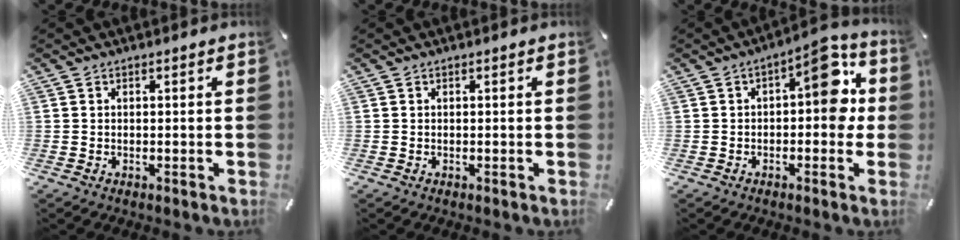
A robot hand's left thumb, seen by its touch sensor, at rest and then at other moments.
{"total": 0.0}
{"total": 11.0, "force": [2.2, 5.2, 9.4], "torque": [-0.113, -0.015, 0.029]}